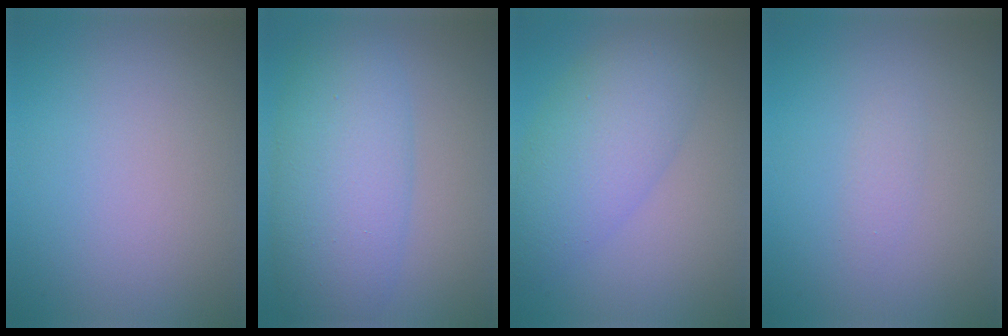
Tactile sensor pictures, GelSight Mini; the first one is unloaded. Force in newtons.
{"total": 7.6, "press": 7.6, "slide": 0.1}
{"total": 5.9, "press": 5.9, "slide": 0.1}
{"total": 0.9, "press": 0.9, "slide": 0.0}